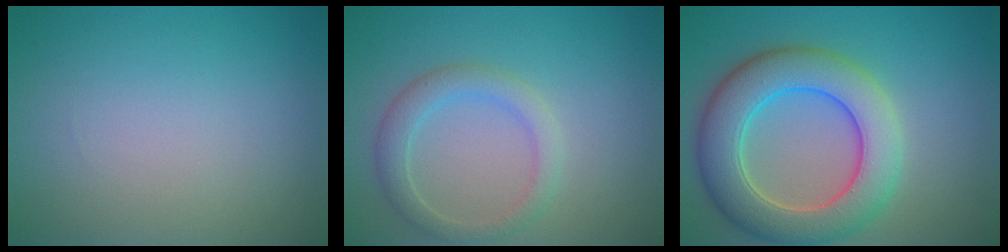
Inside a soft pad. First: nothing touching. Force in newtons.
{"total": 2.7, "press": 2.7, "slide": 0.0}
{"total": 8.1, "press": 8.1, "slide": 0.5}